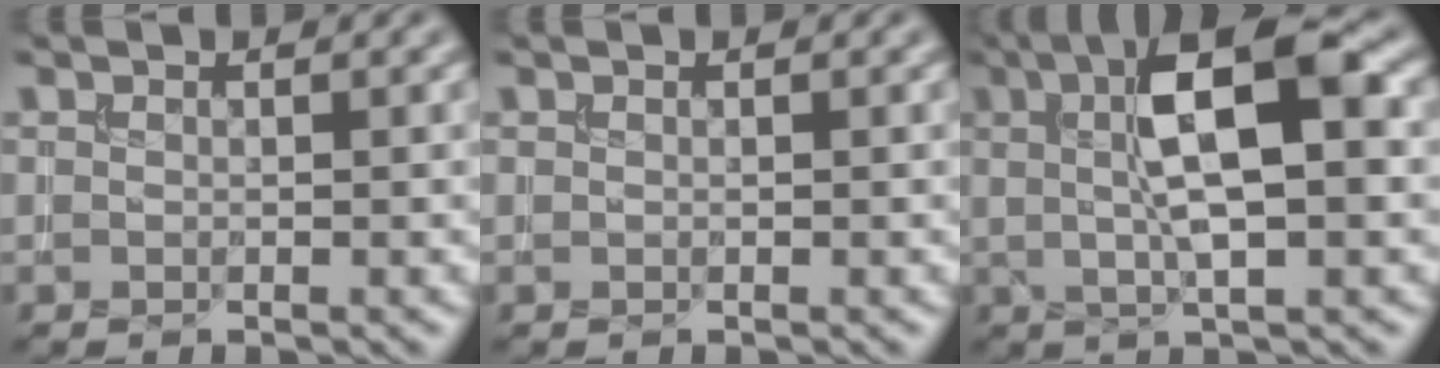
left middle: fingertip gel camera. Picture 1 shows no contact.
{"total": 0.0}
{"total": 9.0, "force": [1.9, 2.4, 8.5], "torque": [-0.134, 0.012, 0.024]}